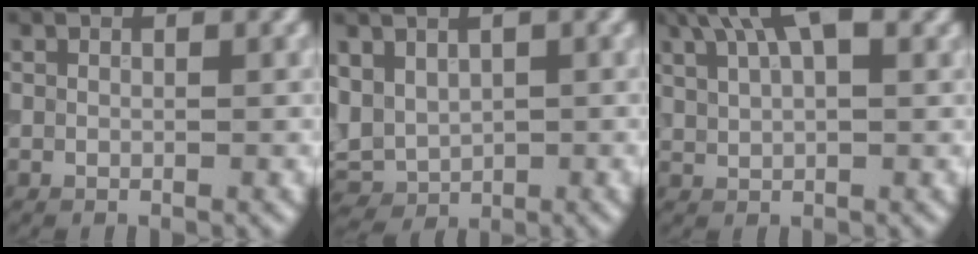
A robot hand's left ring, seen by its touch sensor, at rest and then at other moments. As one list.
[{"total": 3.2, "force": [0.6, 2.6, 1.9], "torque": [-0.043, 0.000, 0.014]}, {"total": 5.7, "force": [3.3, 2.2, 4.0], "torque": [-0.072, 0.016, 0.053]}]